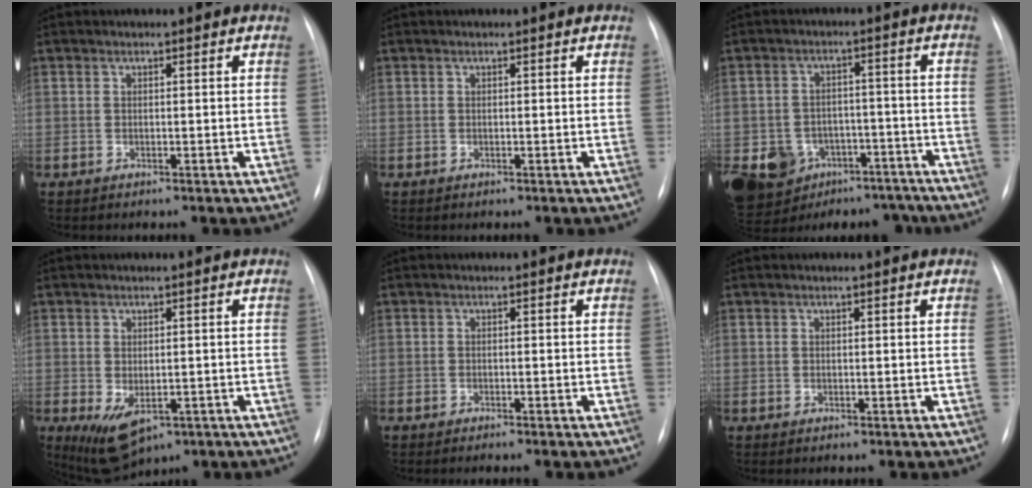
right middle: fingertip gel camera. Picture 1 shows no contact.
{"total": 0.0}
{"total": 18.1, "force": [-10.8, 13.1, 6.3], "torque": [-0.150, 0.024, -0.133]}
{"total": 6.4, "force": [-2.5, 3.4, 4.8], "torque": [-0.082, -0.016, -0.022]}
{"total": 1.1, "force": [-0.9, 0.0, 0.6], "torque": [-0.011, -0.003, -0.012]}
{"total": 0.0}